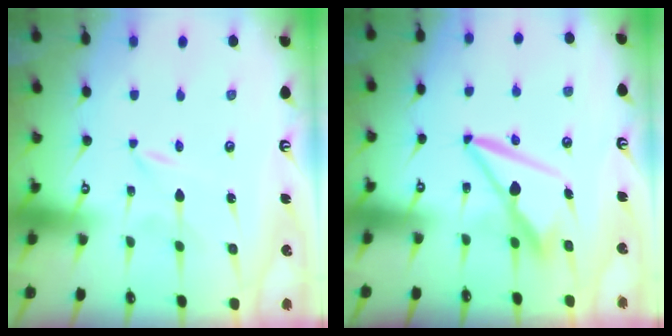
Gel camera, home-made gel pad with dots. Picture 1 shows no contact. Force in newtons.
{"total": 8.7, "press": 8.6, "slide": 1.3}